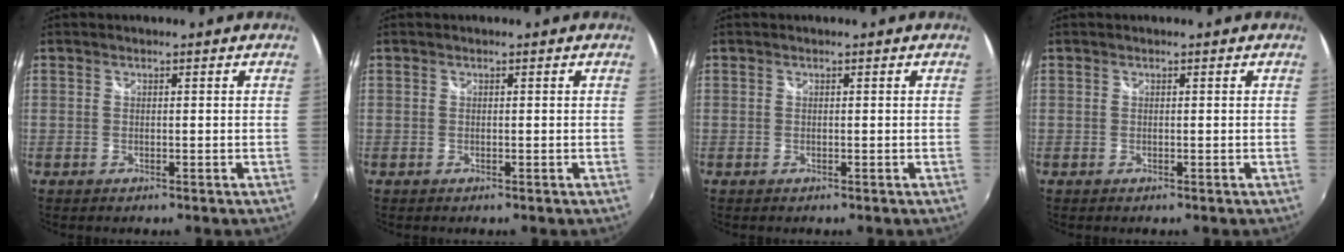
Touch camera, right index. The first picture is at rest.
{"total": 0.0}
{"total": 0.0}
{"total": 0.0}